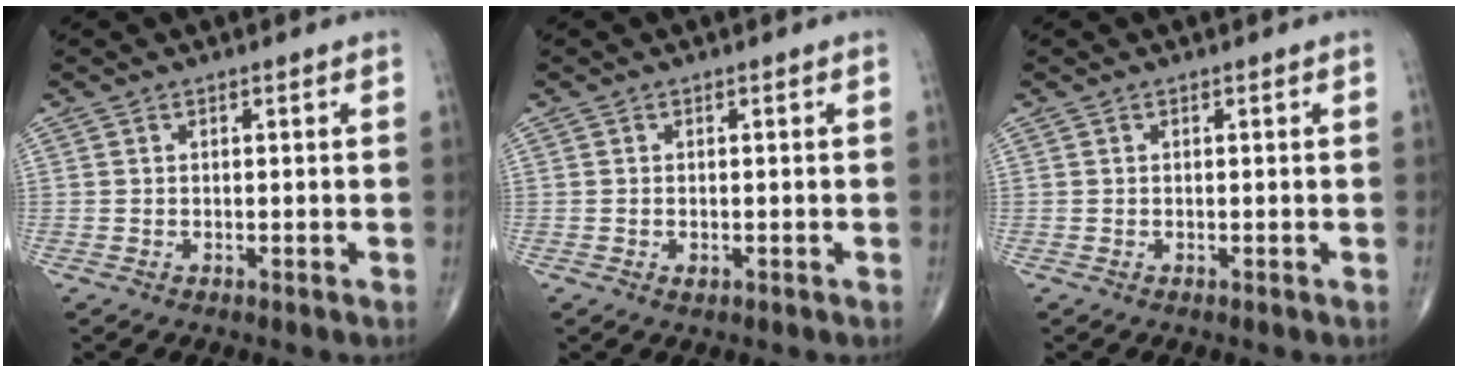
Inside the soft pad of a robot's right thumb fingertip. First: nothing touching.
{"total": 0.8, "force": [-0.2, 0.5, 0.5], "torque": [-0.004, 0.000, -0.002]}
{"total": 0.0}